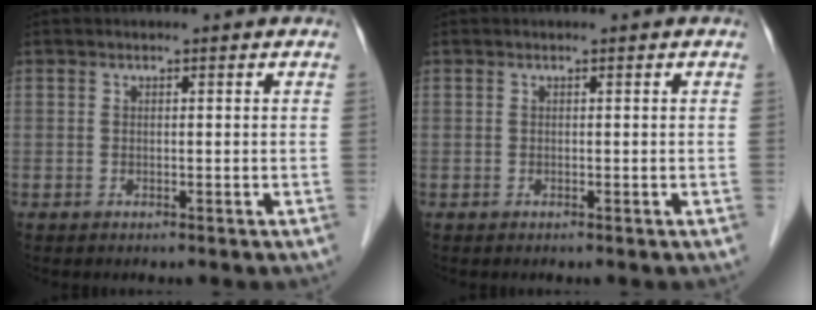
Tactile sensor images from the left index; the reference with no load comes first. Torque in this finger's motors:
{"motor_torque": [0.00, 0.00, -0.04, 0.00]}